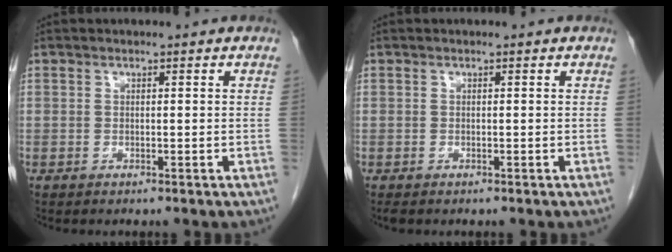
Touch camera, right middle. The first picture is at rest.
{"total": 0.7, "force": [-0.6, 0.3, 0.2], "torque": [-0.007, -0.001, -0.010]}